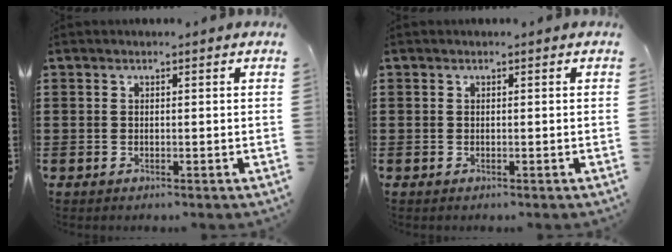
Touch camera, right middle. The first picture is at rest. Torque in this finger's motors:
{"motor_torque": [0.00, 0.00, 0.00, -0.01]}